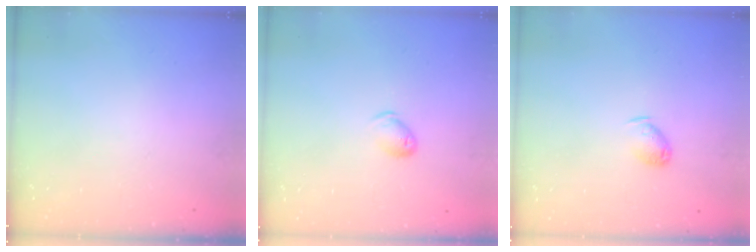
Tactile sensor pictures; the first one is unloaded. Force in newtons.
{"total": 4.4, "press": 4.4, "slide": 0.7}
{"total": 5.8, "press": 5.7, "slide": 1.0}